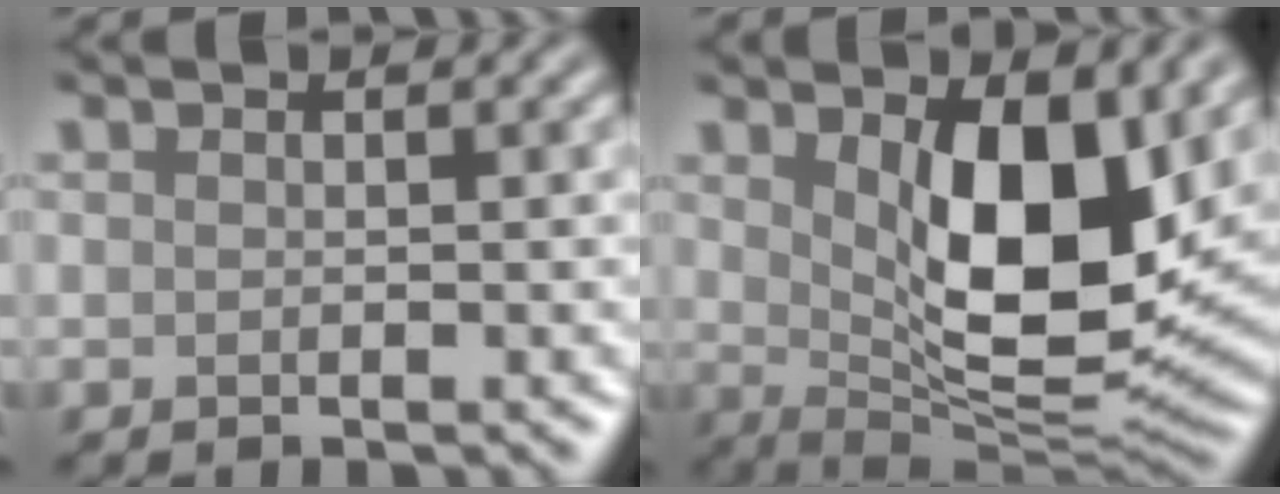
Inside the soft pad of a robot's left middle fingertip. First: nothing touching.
{"total": 9.8, "force": [2.4, 4.2, 8.5], "torque": [-0.133, -0.020, 0.047]}